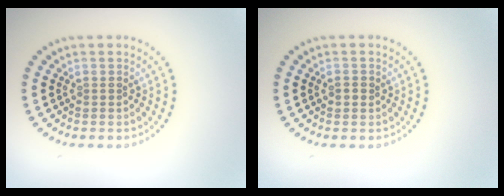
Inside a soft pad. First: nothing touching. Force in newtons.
{"total": 0.9, "press": 0.9, "slide": 0.1}